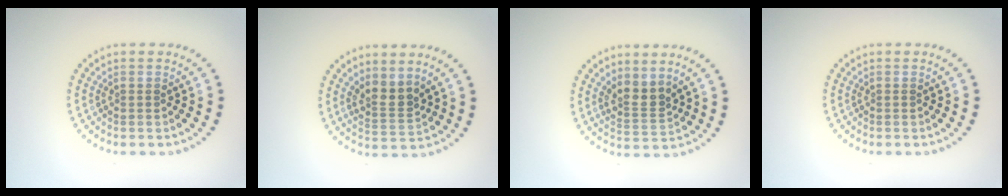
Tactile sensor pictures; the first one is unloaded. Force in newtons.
{"total": 2.5, "press": 2.0, "slide": 1.5}
{"total": 2.5, "press": 2.0, "slide": 1.5}
{"total": 0.0}